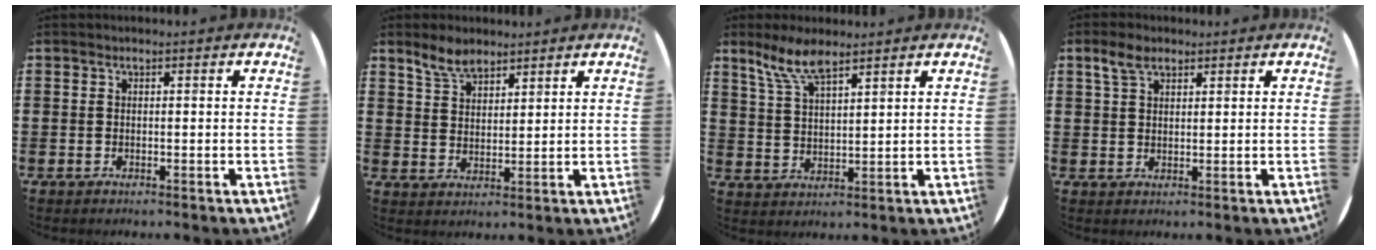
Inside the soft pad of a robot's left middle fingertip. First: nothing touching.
{"total": 4.6, "force": [3.9, 1.9, 1.5], "torque": [-0.038, -0.003, 0.074]}
{"total": 6.2, "force": [4.8, 1.6, 3.7], "torque": [-0.083, -0.006, 0.086]}
{"total": 3.4, "force": [2.5, 1.6, 1.8], "torque": [-0.030, 0.003, 0.043]}